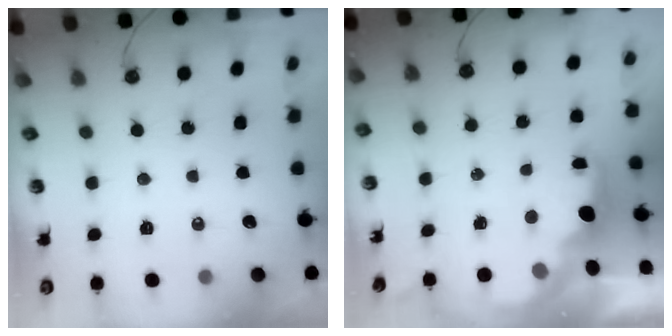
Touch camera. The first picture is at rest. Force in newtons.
{"total": 2.2, "press": 2.1, "slide": 0.8}